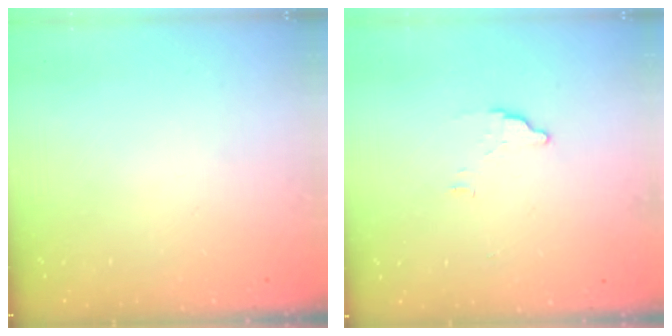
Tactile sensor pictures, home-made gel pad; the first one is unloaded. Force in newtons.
{"total": 3.9, "press": 3.8, "slide": 0.3}